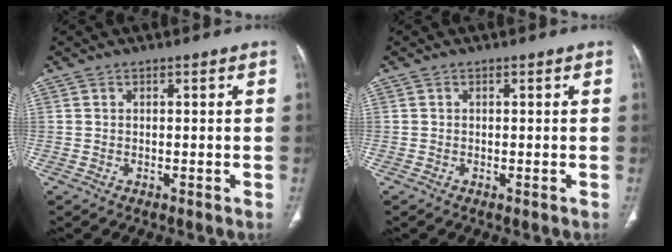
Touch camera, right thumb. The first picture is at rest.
{"total": 0.0}